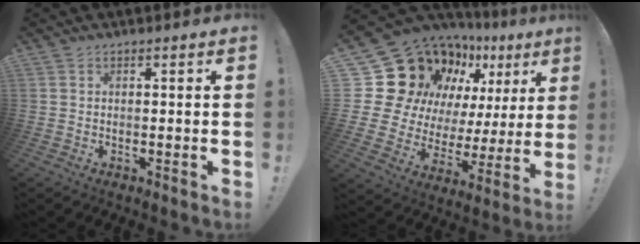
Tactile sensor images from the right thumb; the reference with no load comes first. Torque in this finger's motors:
{"motor_torque": [-0.40, 1.07, 0.03, 0.23, 0.06]}